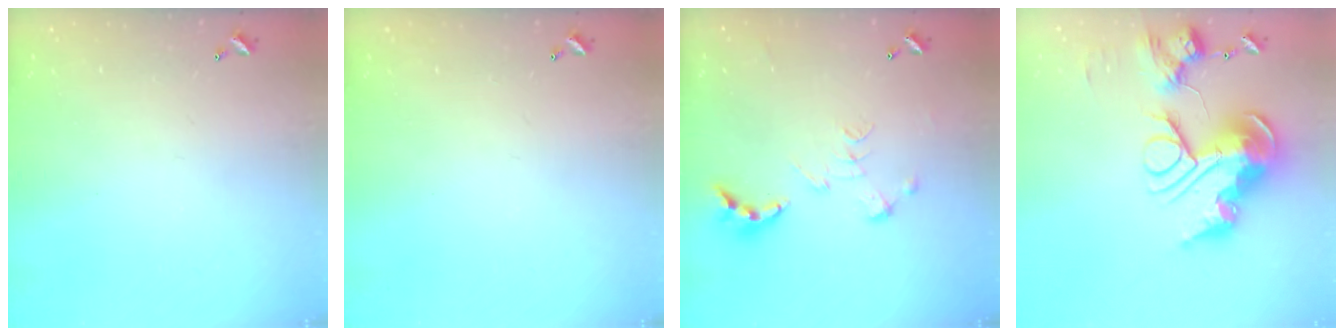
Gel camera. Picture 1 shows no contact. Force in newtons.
{"total": 0.0}
{"total": 0.8, "press": 0.8, "slide": 0.3}
{"total": 0.9, "press": 0.9, "slide": 0.0}